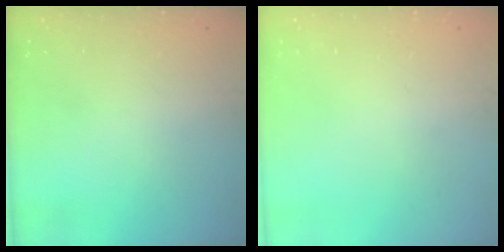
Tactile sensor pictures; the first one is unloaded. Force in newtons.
{"total": 0.0}